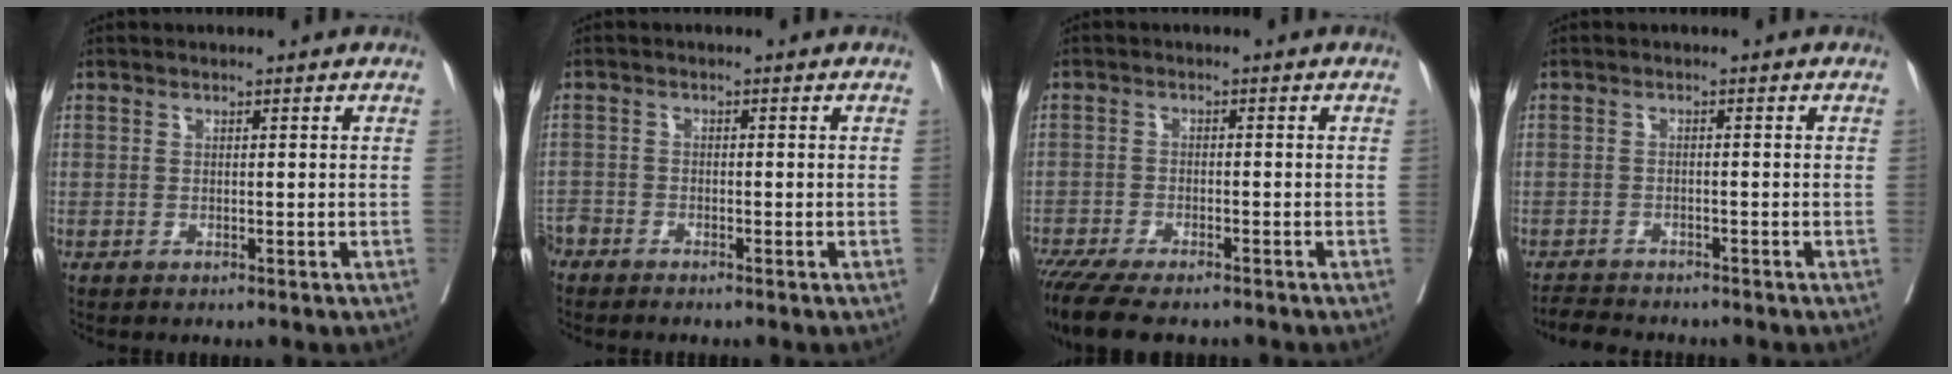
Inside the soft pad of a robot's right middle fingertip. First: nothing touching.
{"total": 3.3, "force": [-3.1, 0.7, 0.8], "torque": [-0.012, -0.007, -0.064]}
{"total": 11.1, "force": [-9.1, 2.8, 5.7], "torque": [-0.094, -0.015, -0.142]}
{"total": 4.3, "force": [-4.1, 0.8, 0.8], "torque": [-0.011, -0.013, -0.069]}